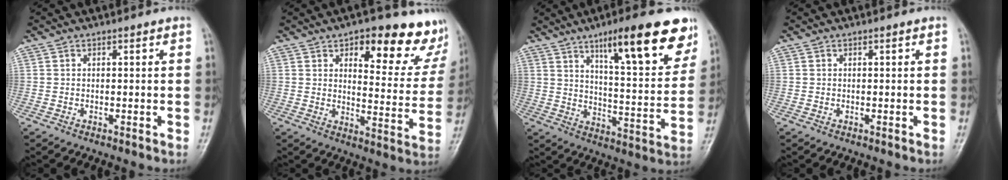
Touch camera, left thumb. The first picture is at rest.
{"total": 18.5, "force": [10.9, 8.1, 12.6], "torque": [-0.095, -0.050, 0.135]}
{"total": 18.5, "force": [11.2, 4.5, 14.1], "torque": [-0.166, -0.050, 0.171]}
{"total": 0.0}